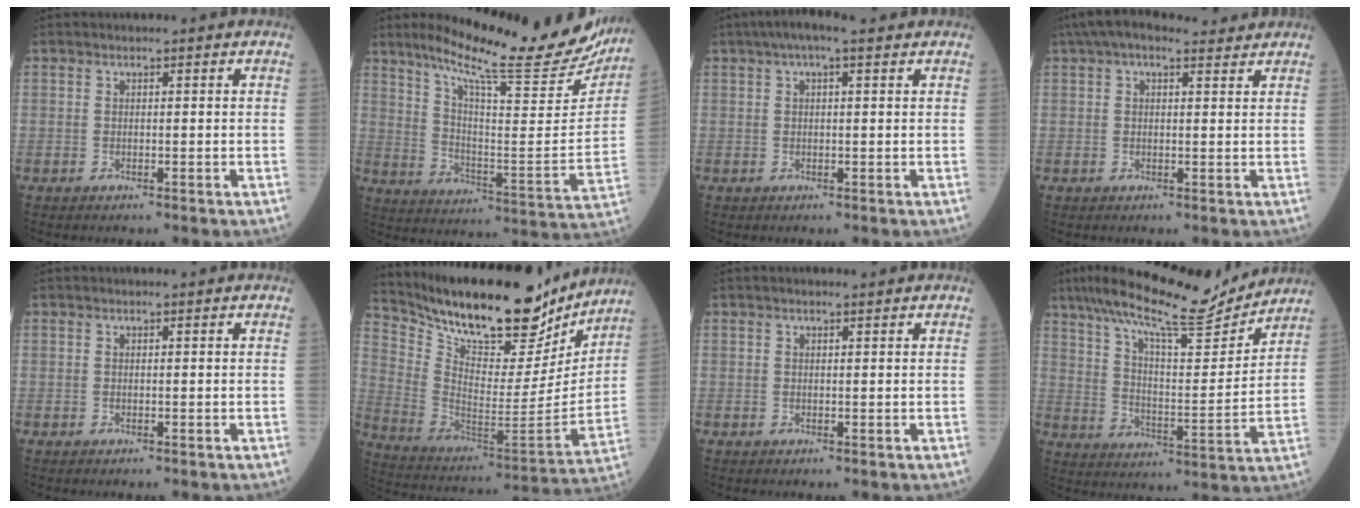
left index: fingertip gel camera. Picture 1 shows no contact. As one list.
[{"total": 25.6, "force": [22.3, 2.5, 12.3], "torque": [-0.197, -0.069, 0.302]}, {"total": 5.6, "force": [3.7, 1.1, 4.1], "torque": [-0.071, 0.038, 0.058]}, {"total": 8.3, "force": [6.6, 2.6, 4.2], "torque": [-0.076, 0.045, 0.102]}, {"total": 0.0}, {"total": 24.7, "force": [21.2, 6.5, 10.8], "torque": [-0.193, -0.022, 0.328]}, {"total": 1.1, "force": [0.9, 0.1, 0.7], "torque": [-0.013, 0.005, 0.015]}, {"total": 17.3, "force": [15.5, 1.7, 7.6], "torque": [-0.140, 0.003, 0.246]}]